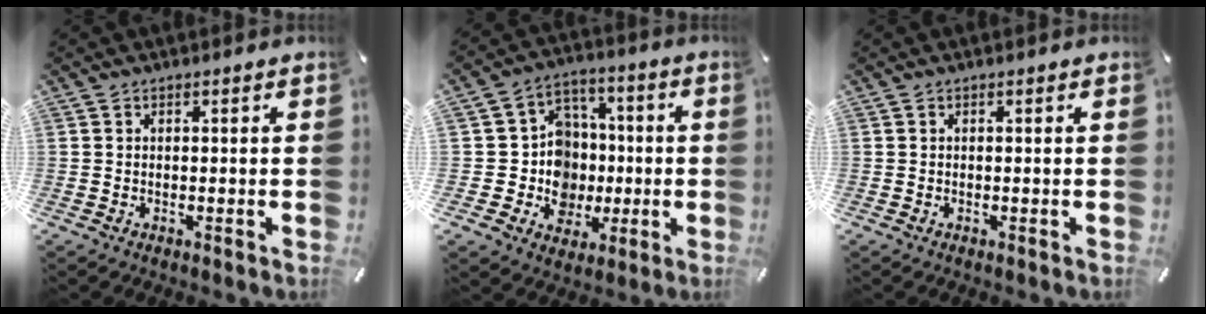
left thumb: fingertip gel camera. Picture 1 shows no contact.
{"total": 13.4, "force": [-1.3, 12.8, 3.8], "torque": [-0.056, 0.014, -0.006]}
{"total": 0.0}